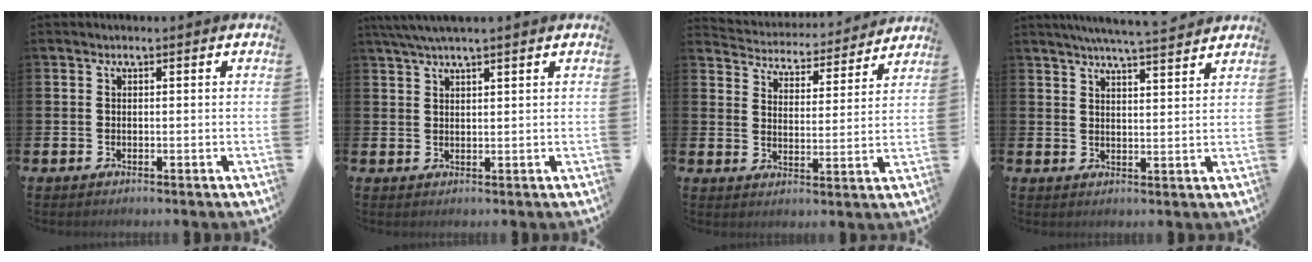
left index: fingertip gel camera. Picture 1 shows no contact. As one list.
[{"total": 3.4, "force": [2.8, 0.1, 1.8], "torque": [-0.048, 0.000, 0.053]}, {"total": 4.7, "force": [4.5, 1.1, 0.0], "torque": [-0.030, -0.041, 0.075]}, {"total": 5.5, "force": [5.3, -0.6, 1.5], "torque": [-0.039, -0.025, 0.093]}]